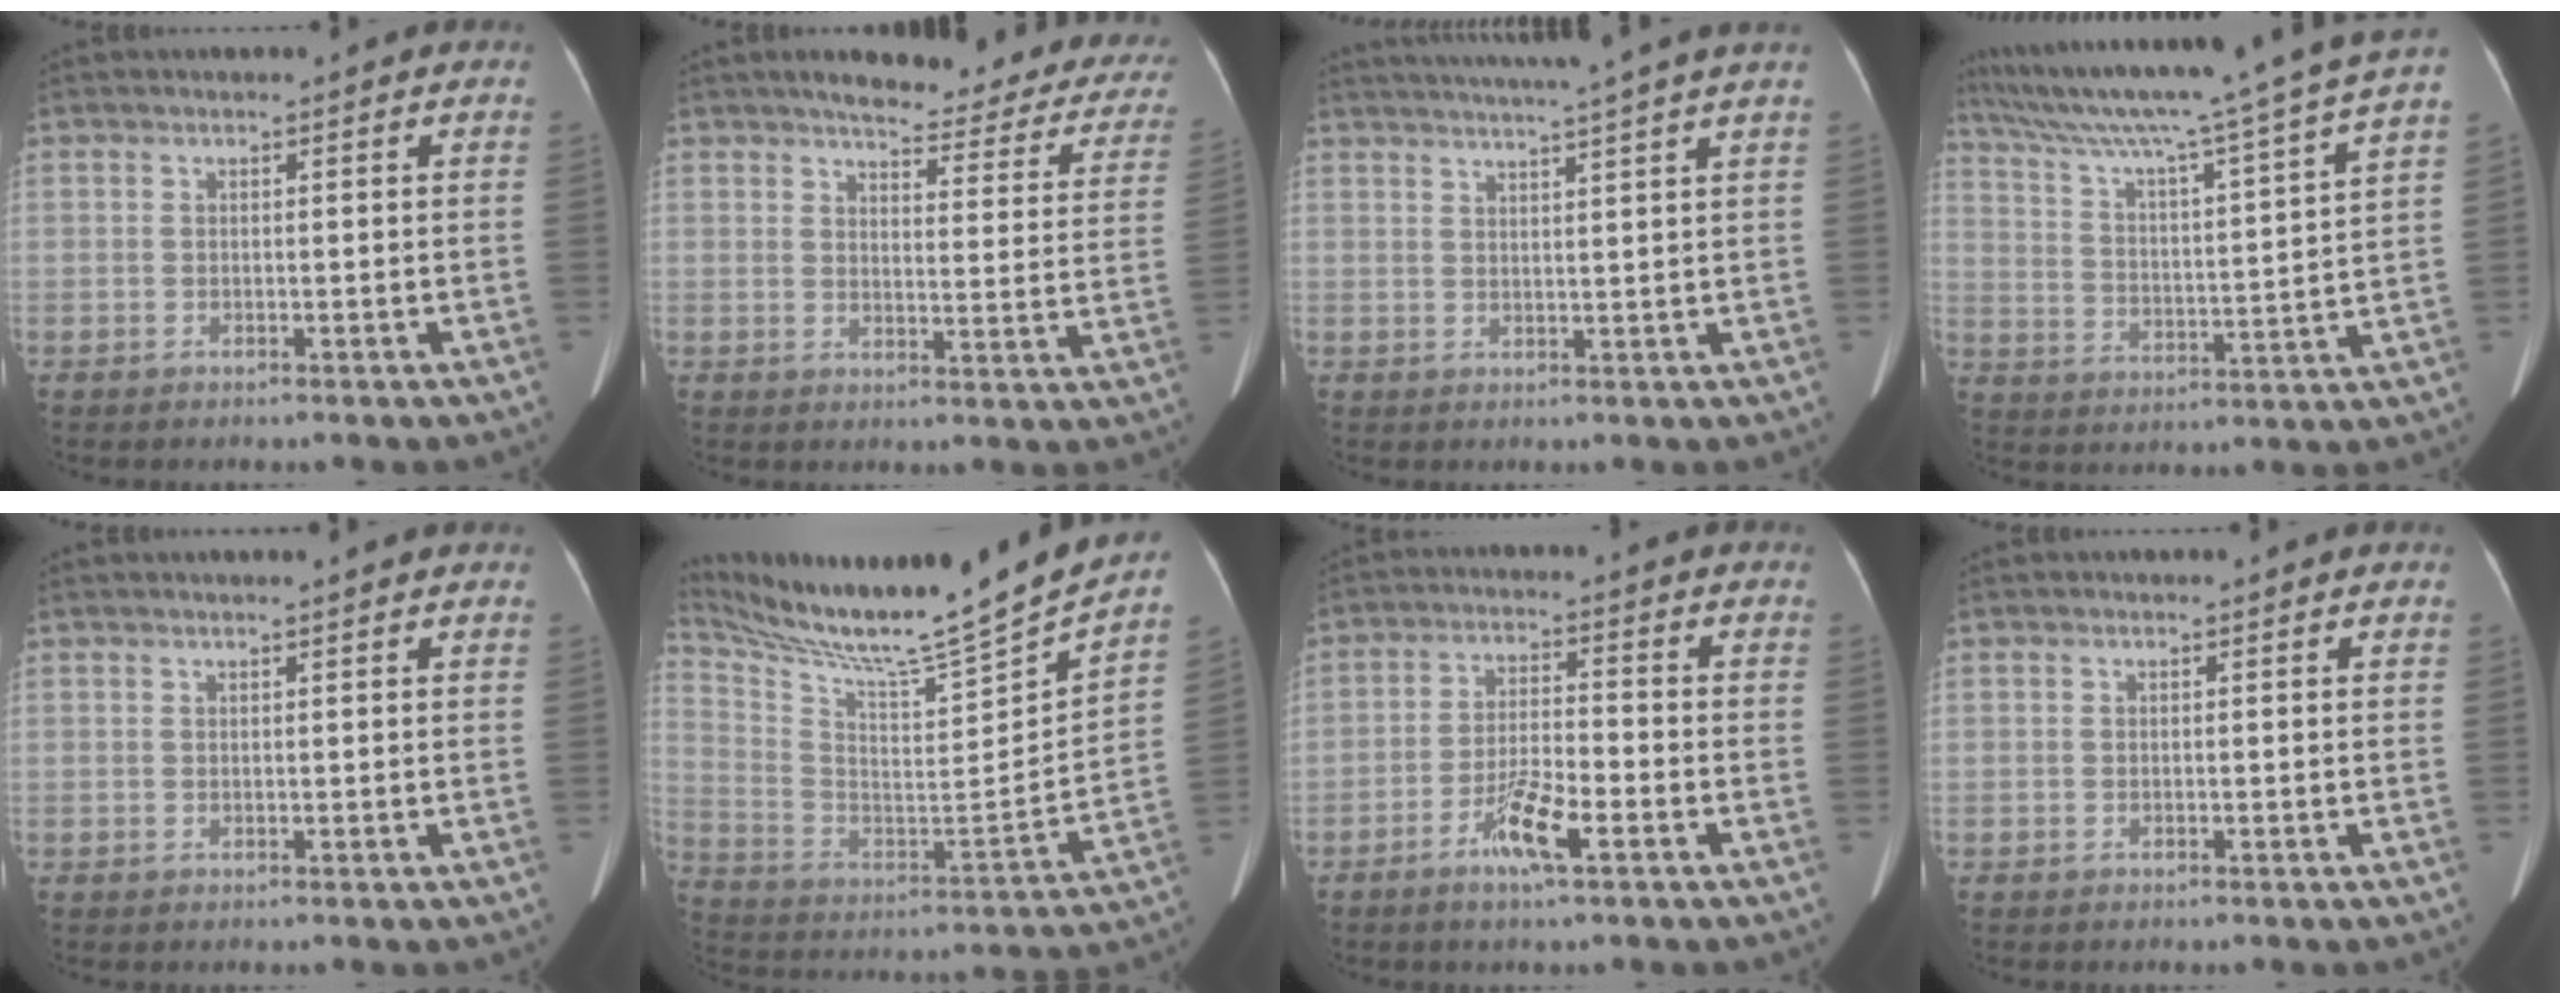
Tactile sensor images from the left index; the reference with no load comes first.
{"total": 19.4, "force": [16.8, 4.7, 8.4], "torque": [-0.074, -0.029, 0.177]}
{"total": 11.3, "force": [9.7, -2.2, 5.4], "torque": [-0.086, -0.003, 0.123]}
{"total": 24.5, "force": [20.3, -2.1, 13.6], "torque": [-0.225, -0.024, 0.294]}
{"total": 1.7, "force": [1.5, -0.3, 0.8], "torque": [-0.011, 0.014, 0.025]}
{"total": 24.8, "force": [22.4, -1.4, 10.4], "torque": [-0.204, -0.081, 0.349]}
{"total": 6.5, "force": [-3.7, 0.7, 5.3], "torque": [-0.106, -0.008, -0.066]}
{"total": 0.0}